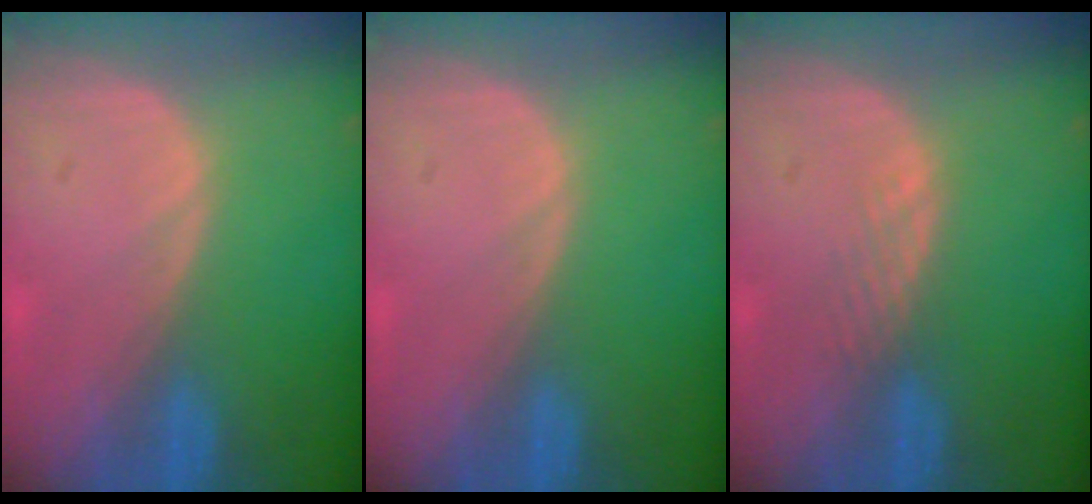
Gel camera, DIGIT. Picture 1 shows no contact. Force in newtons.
{"total": 0.0}
{"total": 1.6, "press": 1.6, "slide": 0.1}